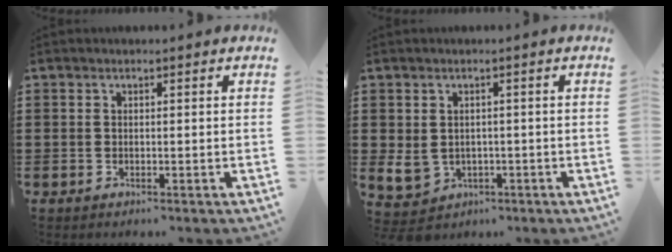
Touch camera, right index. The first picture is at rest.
{"total": 3.2, "force": [-0.6, 2.8, 1.4], "torque": [-0.049, -0.002, -0.016]}